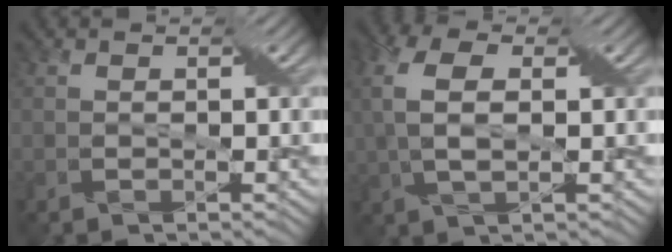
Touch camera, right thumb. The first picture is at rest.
{"total": 6.5, "force": [1.0, 3.2, 5.5], "torque": [-0.138, 0.013, 0.014]}